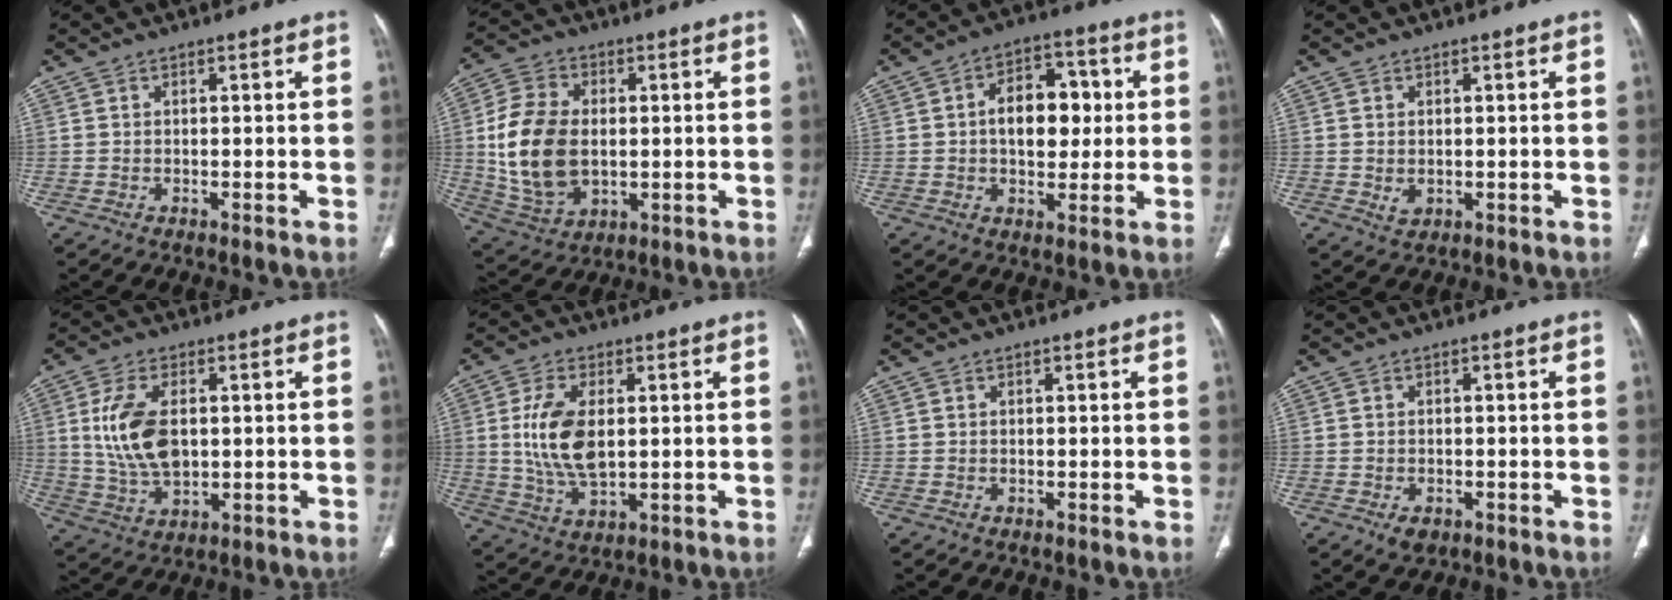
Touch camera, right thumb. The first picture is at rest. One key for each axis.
{"total": 16.4, "fx": 0.2, "fy": 10.9, "fz": 12.3, "tx": -0.234, "ty": -0.002, "tz": 0.016}
{"total": 11.6, "fx": 1.1, "fy": 7.4, "fz": 8.9, "tx": -0.097, "ty": 0.018, "tz": 0.015}
{"total": 2.0, "fx": 0.0, "fy": 1.5, "fz": 1.4, "tx": -0.023, "ty": -0.005, "tz": 0.008}
{"total": 11.8, "fx": 1.5, "fy": 6.8, "fz": 9.6, "tx": -0.189, "ty": -0.008, "tz": 0.037}
{"total": 11.4, "fx": 1.2, "fy": 6.0, "fz": 9.6, "tx": -0.192, "ty": -0.009, "tz": 0.031}
{"total": 0.0}
{"total": 2.5, "fx": -1.1, "fy": 1.7, "fz": 1.4, "tx": -0.017, "ty": 0.001, "tz": -0.010}